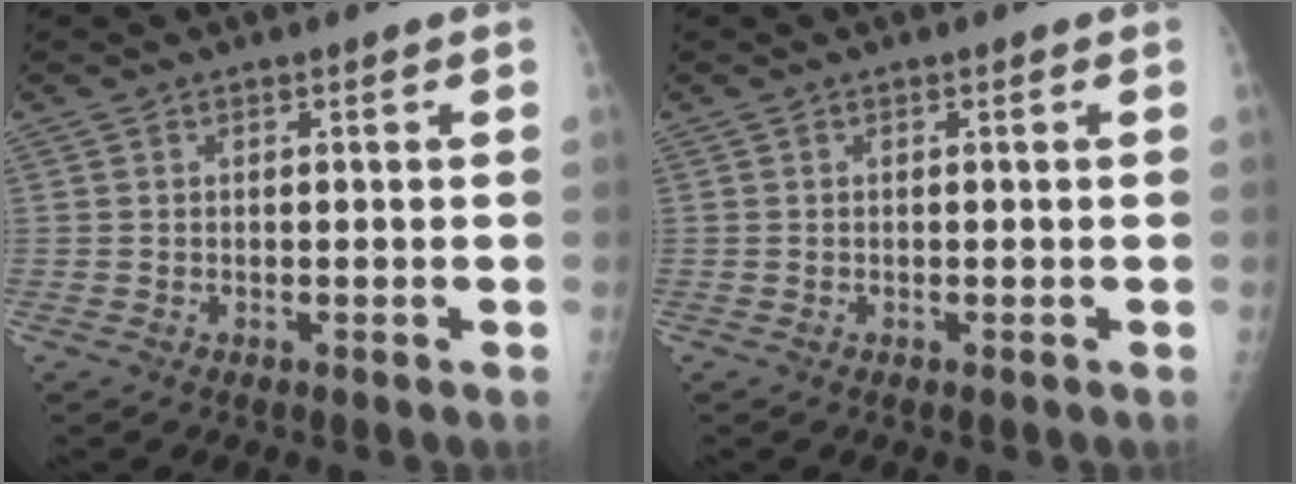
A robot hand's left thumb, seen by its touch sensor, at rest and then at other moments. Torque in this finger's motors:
{"motor_torque": [-0.10, 0.09, -0.04, -0.04, 0.00]}